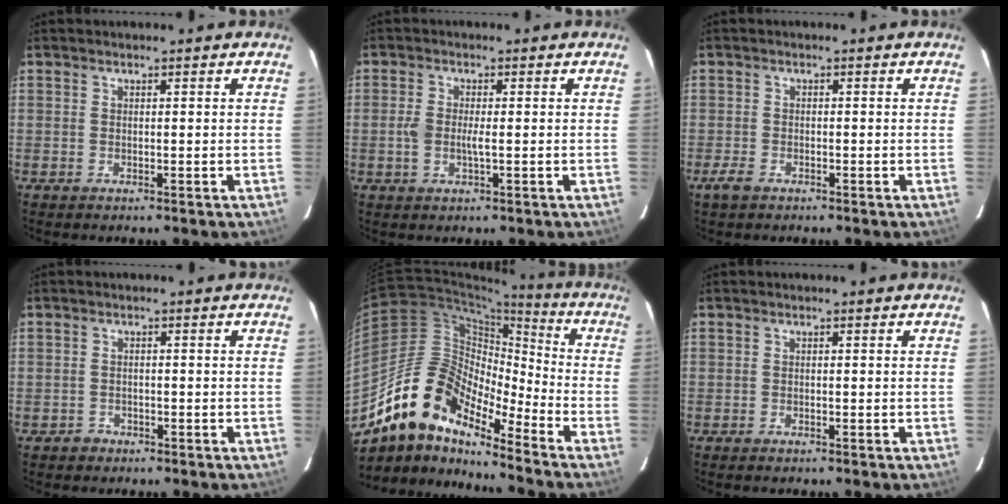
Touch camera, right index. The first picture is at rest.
{"total": 3.3, "force": [-0.5, 1.2, 3.0], "torque": [-0.067, 0.000, -0.009]}
{"total": 2.4, "force": [-1.7, 1.3, 1.1], "torque": [-0.029, -0.002, -0.033]}
{"total": 1.8, "force": [-1.1, 1.4, 0.1], "torque": [-0.004, 0.006, -0.014]}
{"total": 15.8, "force": [-12.5, 5.4, 8.0], "torque": [-0.133, 0.004, -0.253]}
{"total": 0.7, "force": [-0.6, 0.2, 0.3], "torque": [-0.007, -0.002, -0.012]}